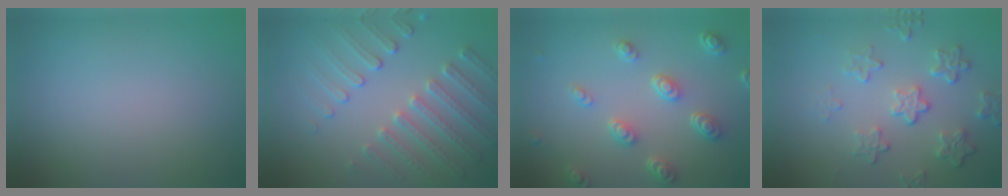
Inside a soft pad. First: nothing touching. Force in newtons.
{"total": 4.6, "press": 3.8, "slide": 2.6}
{"total": 4.6, "press": 3.4, "slide": 3.0}
{"total": 4.5, "press": 3.3, "slide": 3.0}